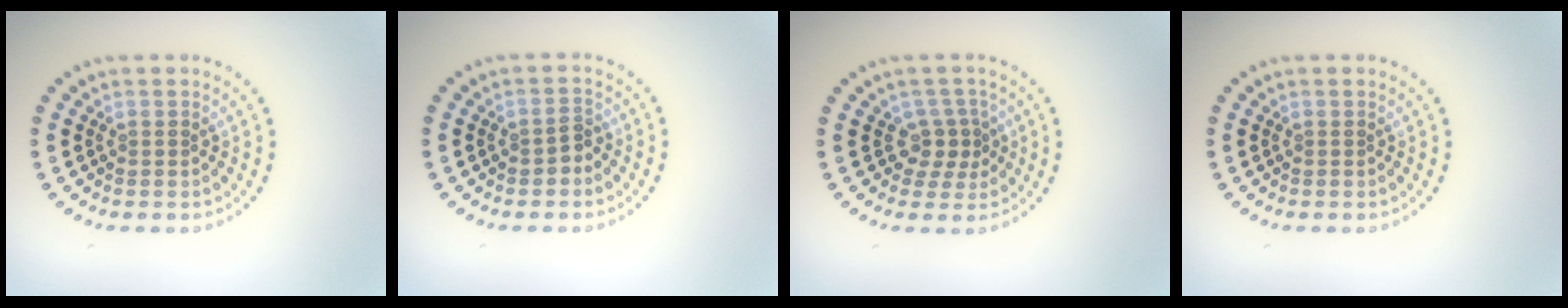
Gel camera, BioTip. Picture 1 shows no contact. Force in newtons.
{"total": 1.3, "press": 1.2, "slide": 0.5}
{"total": 2.4, "press": 1.8, "slide": 1.6}
{"total": 0.0}